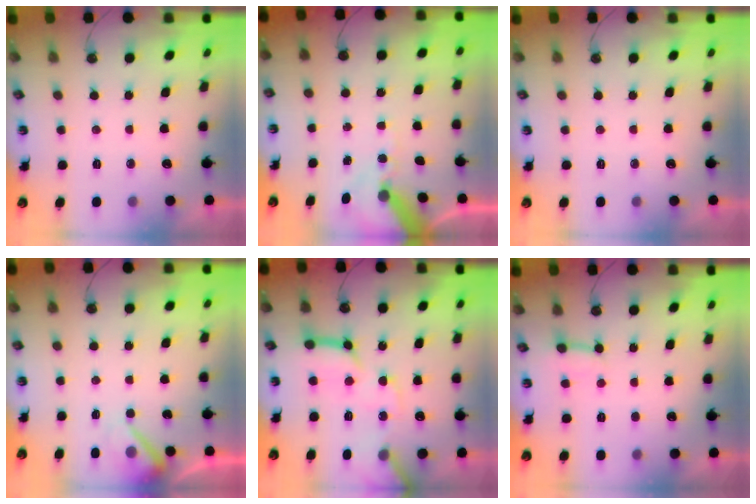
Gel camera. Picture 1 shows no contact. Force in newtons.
{"total": 10.2, "press": 10.1, "slide": 1.5}
{"total": 0.0}
{"total": 5.7, "press": 5.6, "slide": 1.1}
{"total": 15.7, "press": 15.5, "slide": 2.2}
{"total": 3.2, "press": 3.1, "slide": 0.4}